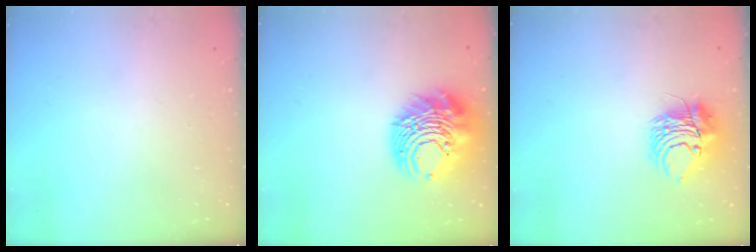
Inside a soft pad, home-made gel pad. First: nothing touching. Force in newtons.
{"total": 15.1, "press": 15.0, "slide": 1.9}
{"total": 9.2, "press": 9.2, "slide": 0.7}